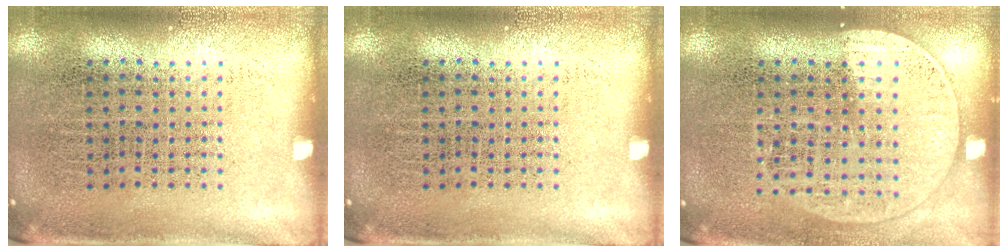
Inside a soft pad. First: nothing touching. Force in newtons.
{"total": 0.0}
{"total": 1.5, "press": 1.3, "slide": 0.7}